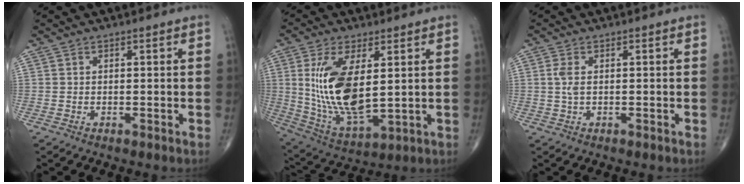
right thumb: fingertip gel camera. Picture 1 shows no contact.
{"total": 16.6, "force": [2.8, 7.3, 14.7], "torque": [-0.289, -0.024, 0.071]}
{"total": 2.3, "force": [0.3, 1.0, 2.0], "torque": [-0.056, 0.006, 0.006]}